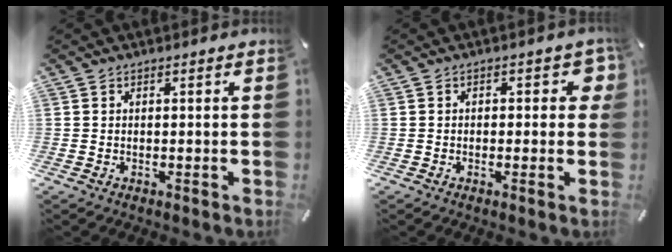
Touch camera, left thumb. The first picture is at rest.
{"total": 3.7, "force": [0.3, 2.3, 2.9], "torque": [-0.034, 0.003, -0.001]}